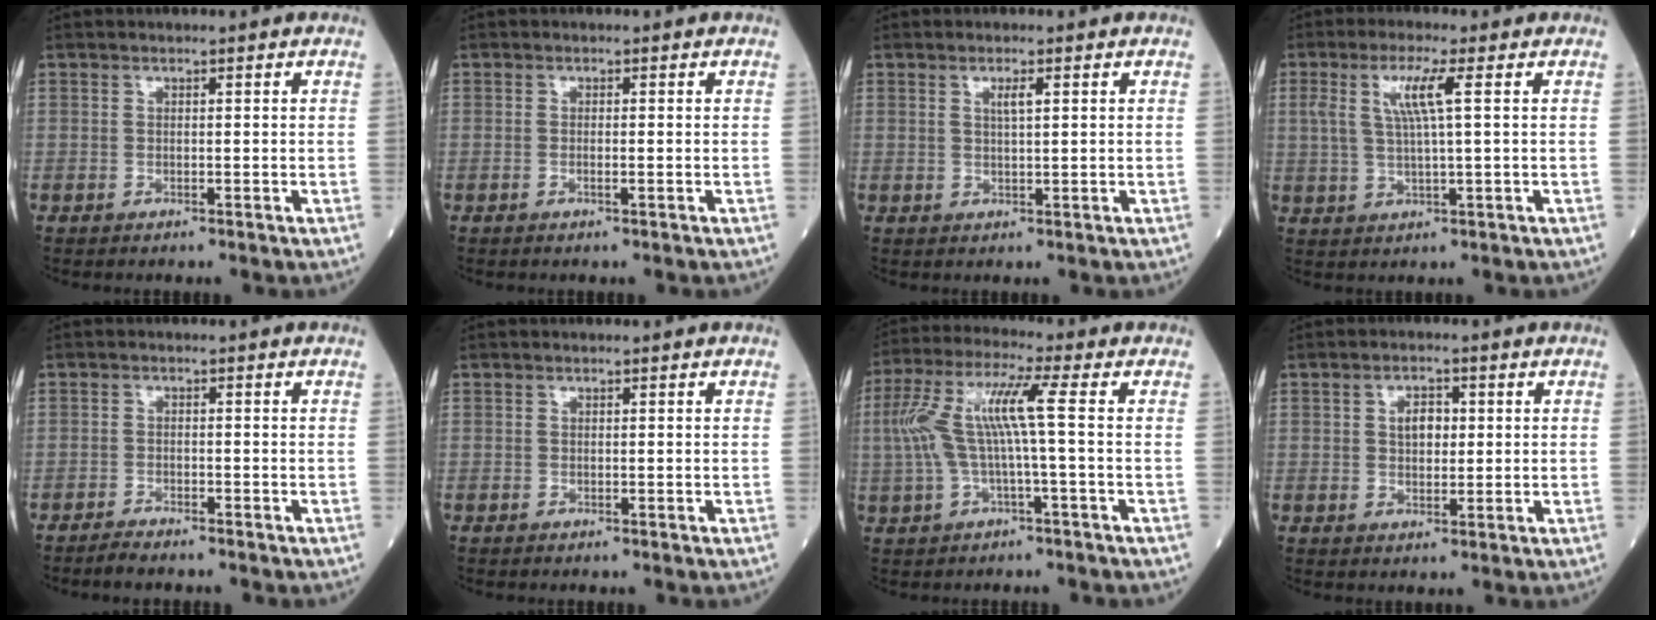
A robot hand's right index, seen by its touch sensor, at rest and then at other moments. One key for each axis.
{"total": 0.8, "fx": -0.3, "fy": 0.0, "fz": 0.7, "tx": -0.012, "ty": 0.000, "tz": -0.004}
{"total": 1.9, "fx": 0.8, "fy": 0.1, "fz": 1.7, "tx": -0.034, "ty": -0.001, "tz": 0.014}
{"total": 5.8, "fx": 1.7, "fy": 0.1, "fz": 5.6, "tx": -0.118, "ty": 0.009, "tz": 0.039}
{"total": 2.4, "fx": -2.2, "fy": 0.3, "fz": 0.8, "tx": -0.018, "ty": -0.004, "tz": -0.037}
{"total": 0.0}
{"total": 9.6, "fx": 0.3, "fy": 0.2, "fz": 9.6, "tx": -0.210, "ty": 0.032, "tz": 0.004}
{"total": 3.5, "fx": 0.7, "fy": 2.0, "fz": 2.7, "tx": -0.045, "ty": 0.004, "tz": 0.013}